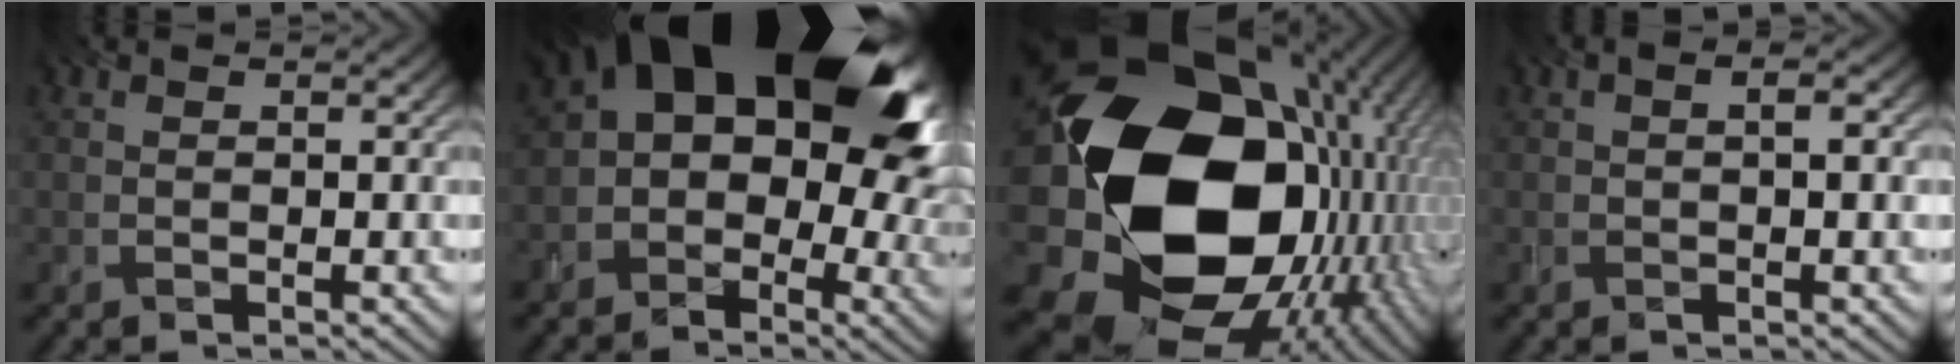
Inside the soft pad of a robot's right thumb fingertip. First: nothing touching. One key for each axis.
{"total": 19.2, "fx": 3.0, "fy": 12.5, "fz": 14.3, "tx": -0.168, "ty": -0.008, "tz": 0.073}
{"total": 23.8, "fx": 0.3, "fy": 18.0, "fz": 15.6, "tx": -0.328, "ty": -0.095, "tz": 0.055}
{"total": 1.5, "fx": -0.1, "fy": 0.4, "fz": 1.4, "tx": -0.017, "ty": 0.003, "tz": -0.003}